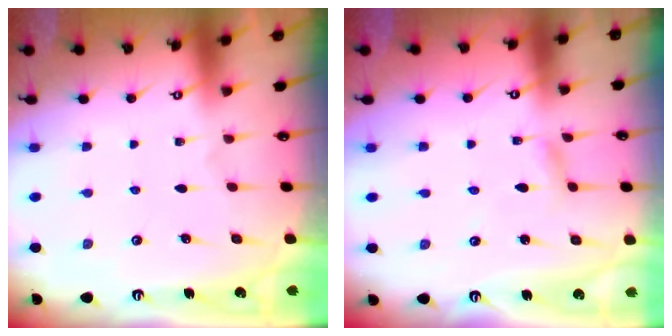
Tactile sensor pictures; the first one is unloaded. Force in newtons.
{"total": 2.5, "press": 2.5, "slide": 0.2}